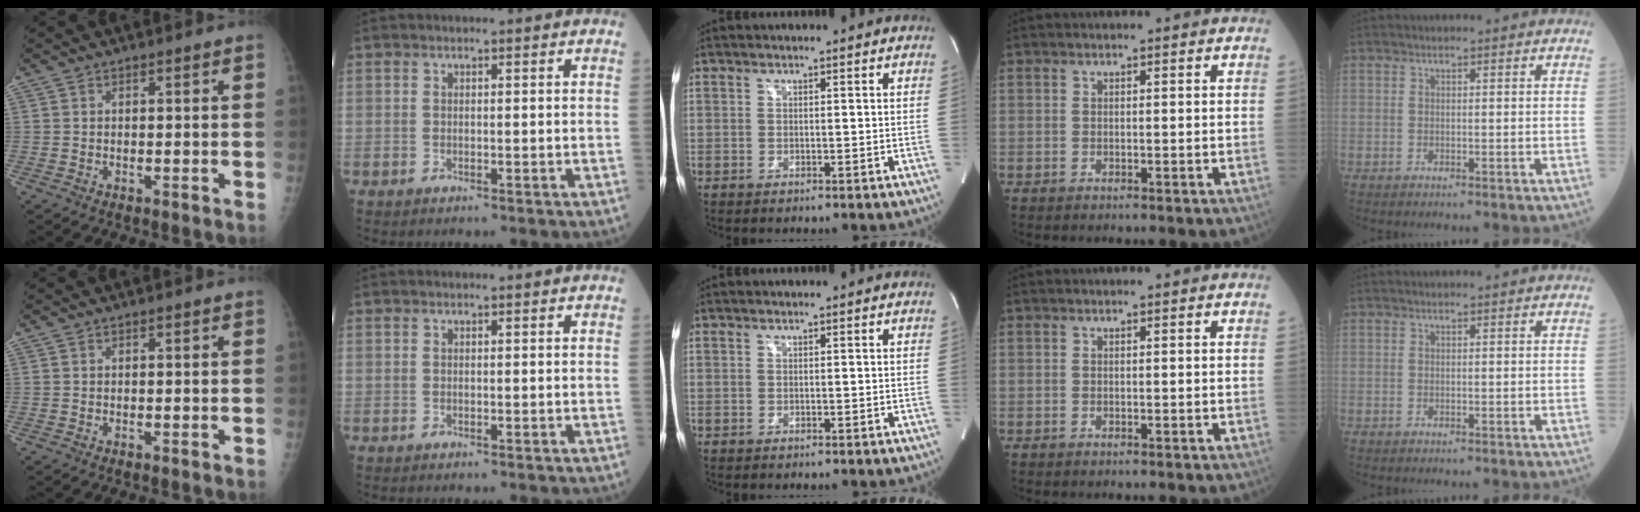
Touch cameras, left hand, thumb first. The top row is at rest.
{}